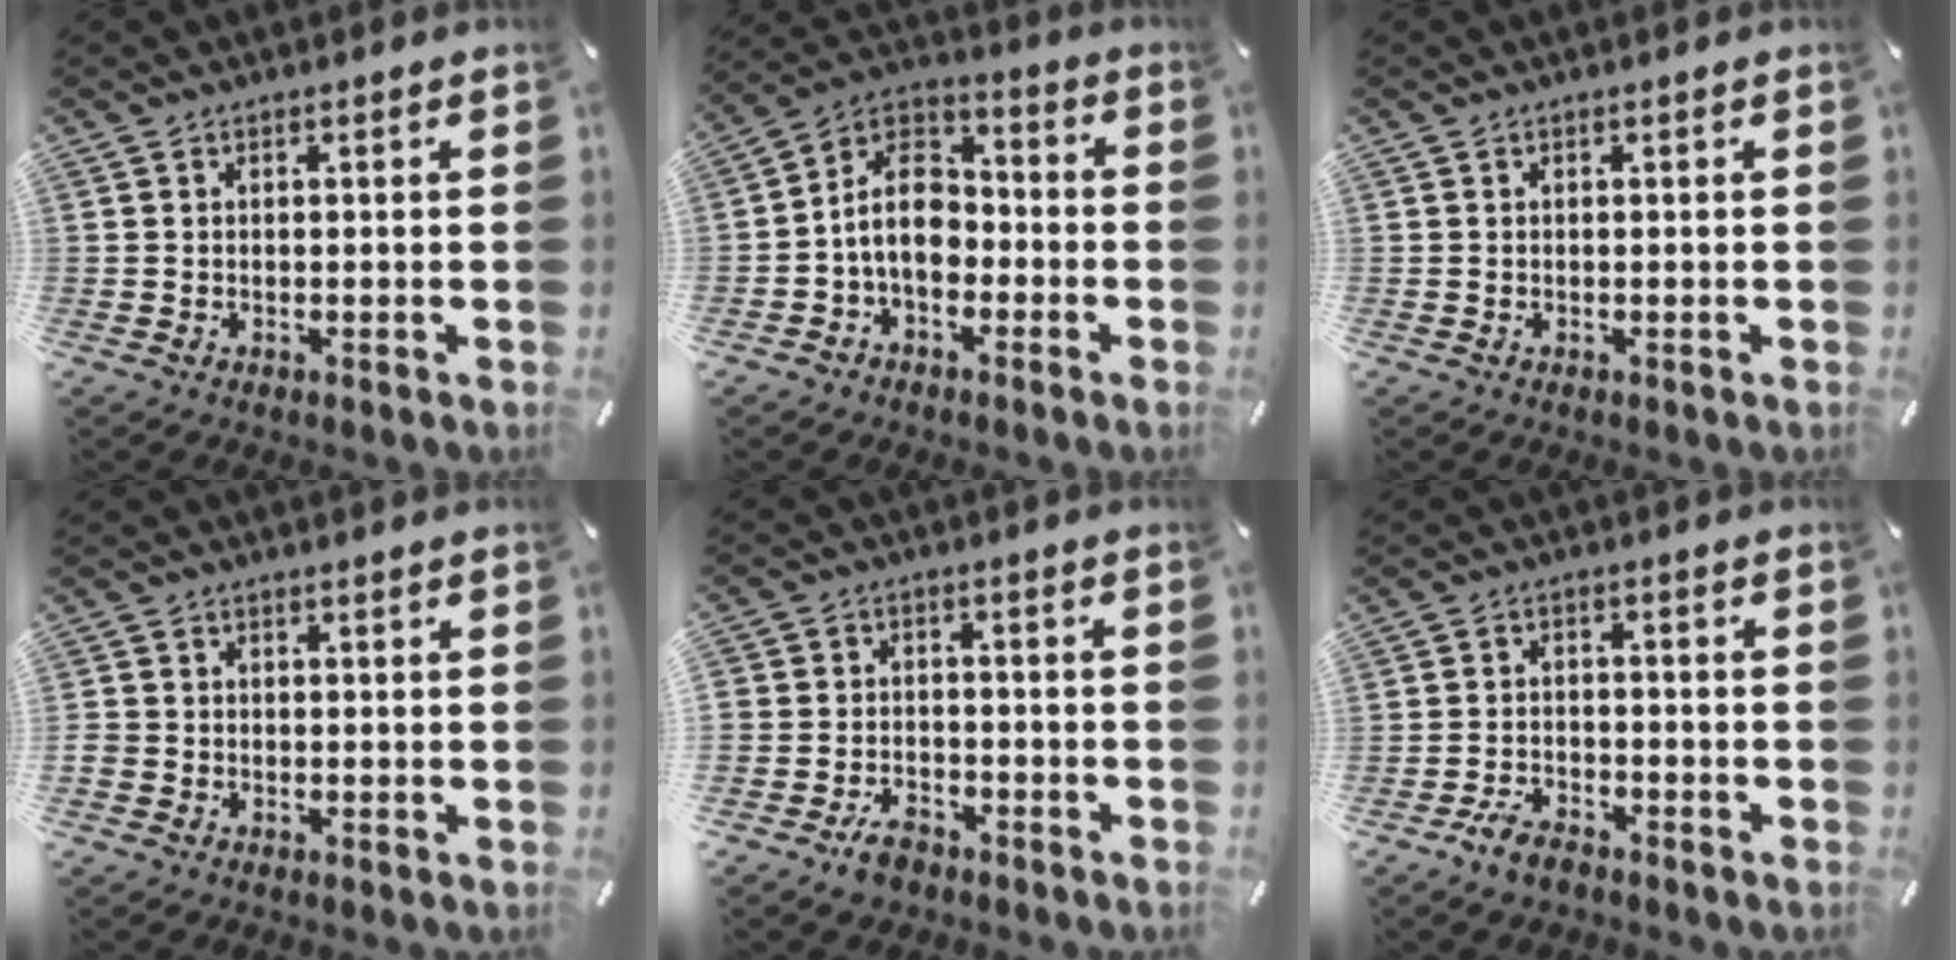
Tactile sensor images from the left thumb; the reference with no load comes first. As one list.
[{"total": 10.9, "force": [-2.9, 8.1, 6.8], "torque": [-0.156, 0.020, -0.056]}, {"total": 0.0}, {"total": 1.4, "force": [-0.5, 1.3, 0.3], "torque": [-0.001, 0.005, -0.011]}, {"total": 6.2, "force": [-4.0, 4.4, 1.5], "torque": [-0.025, 0.029, -0.074]}, {"total": 4.8, "force": [-3.9, 2.0, 2.0], "torque": [-0.042, 0.021, -0.076]}]